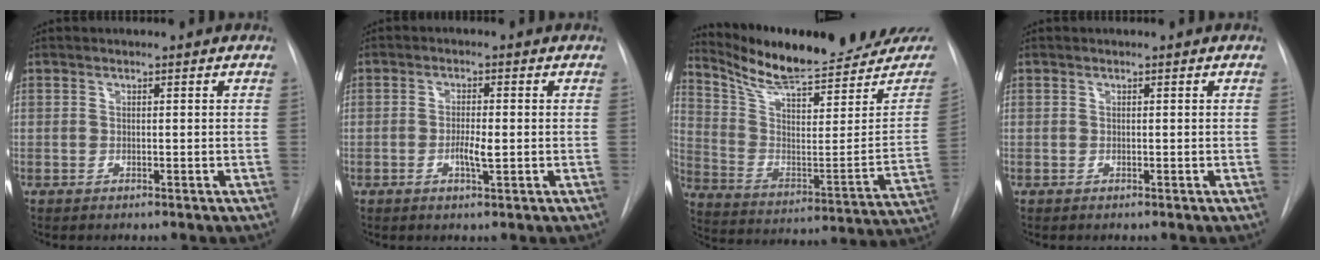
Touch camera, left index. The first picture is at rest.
{"total": 3.0, "force": [-1.1, 0.4, 2.8], "torque": [-0.052, -0.006, -0.016]}
{"total": 24.3, "force": [22.0, 2.9, 10.0], "torque": [-0.169, -0.075, 0.318]}
{"total": 0.0}